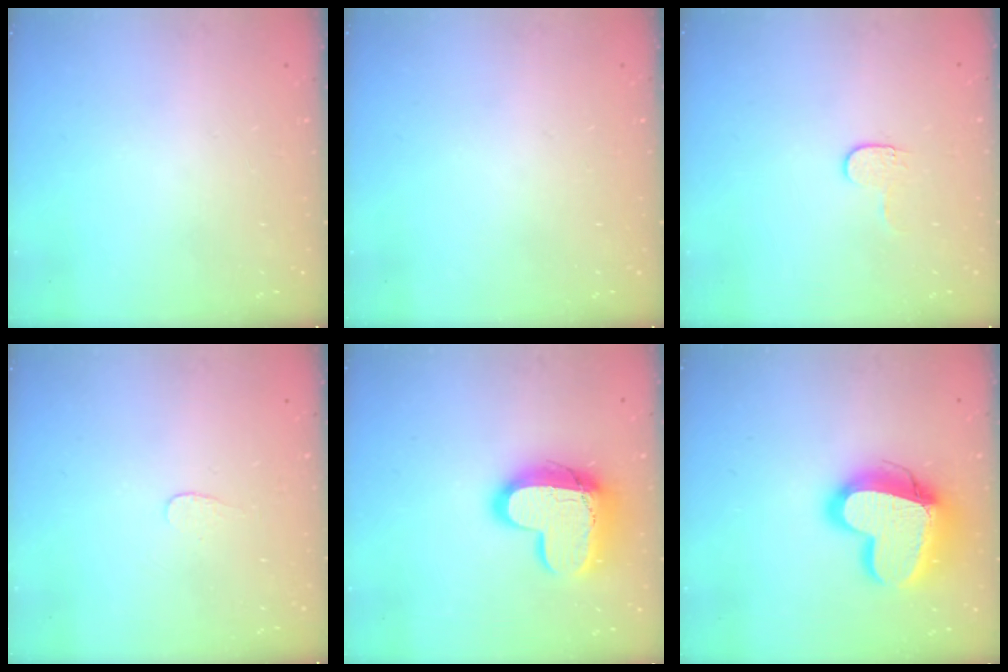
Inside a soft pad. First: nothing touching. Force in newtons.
{"total": 0.0}
{"total": 3.4, "press": 3.4, "slide": 0.4}
{"total": 3.0, "press": 3.0, "slide": 0.2}
{"total": 16.2, "press": 16.1, "slide": 1.3}
{"total": 19.4, "press": 19.3, "slide": 1.7}